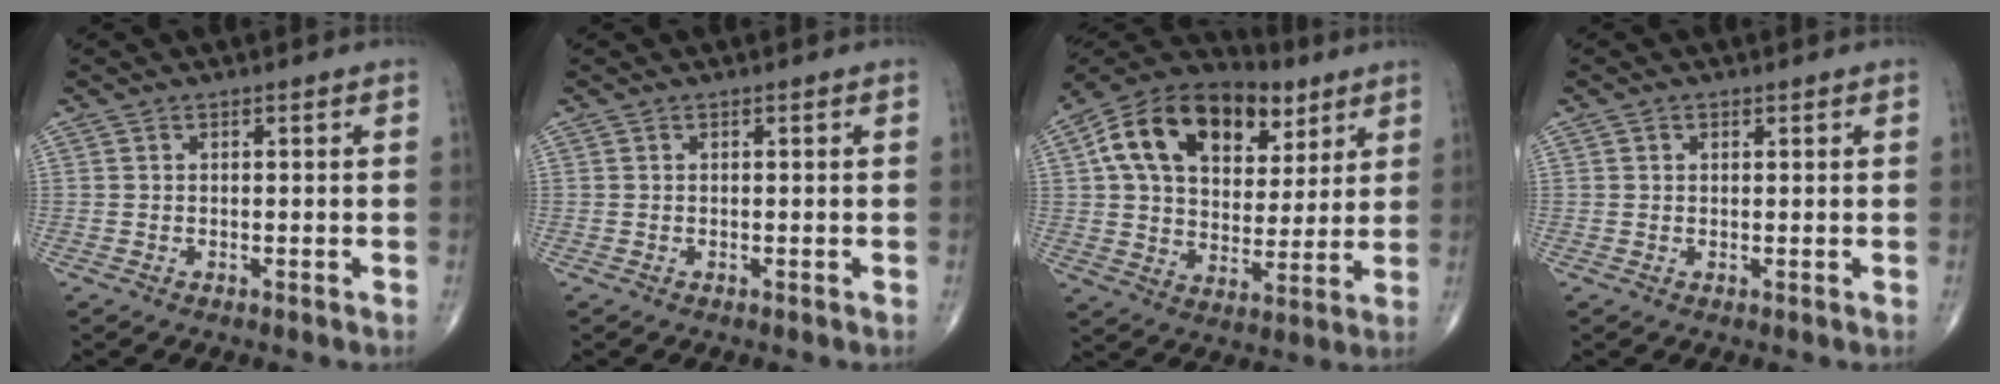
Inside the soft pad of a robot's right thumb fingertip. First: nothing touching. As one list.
[{"total": 0.0}, {"total": 22.6, "force": [8.8, 14.7, 14.7], "torque": [-0.223, 0.004, 0.141]}, {"total": 0.8, "force": [0.4, 0.7, 0.2], "torque": [0.001, -0.002, 0.005]}]